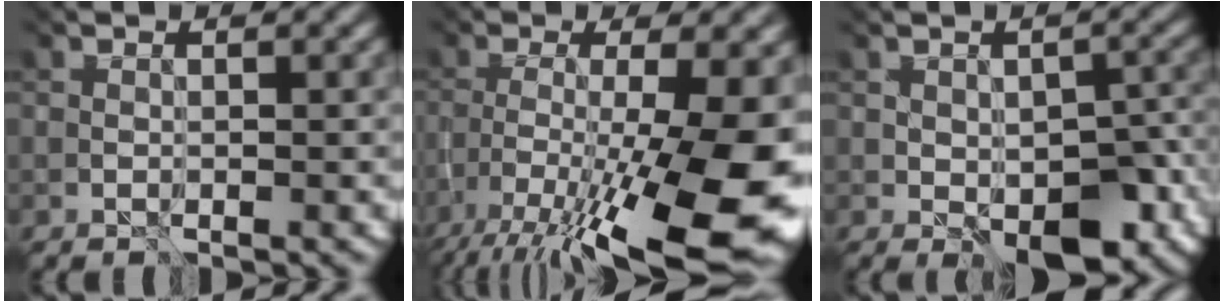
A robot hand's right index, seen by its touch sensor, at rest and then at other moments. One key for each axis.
{"total": 16.4, "fx": -7.8, "fy": 5.2, "fz": 13.5, "tx": -0.235, "ty": -0.007, "tz": -0.109}
{"total": 6.1, "fx": -3.3, "fy": 3.2, "fz": 3.9, "tx": -0.050, "ty": -0.015, "tz": -0.023}